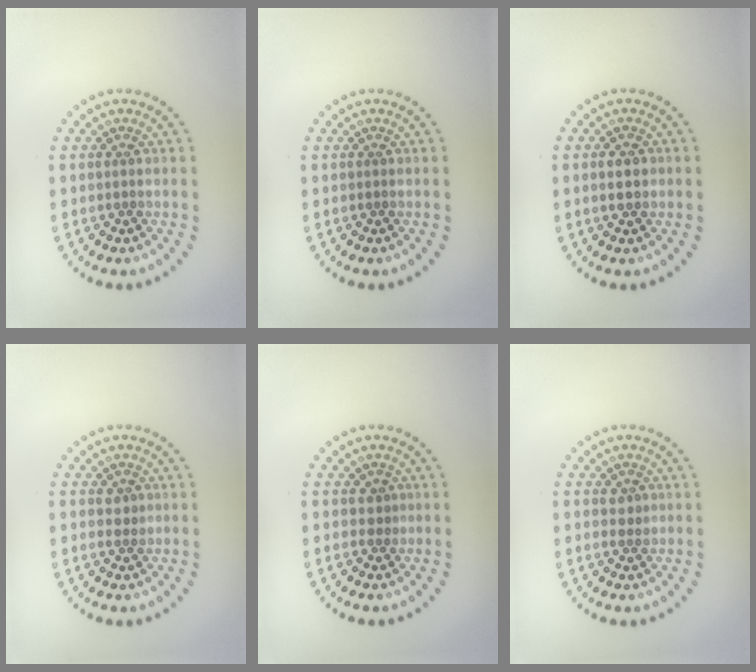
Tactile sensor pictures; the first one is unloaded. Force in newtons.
{"total": 0.0}
{"total": 2.2, "press": 2.1, "slide": 0.1}
{"total": 1.2, "press": 1.1, "slide": 0.4}
{"total": 0.9, "press": 0.8, "slide": 0.5}
{"total": 1.2, "press": 1.1, "slide": 0.4}